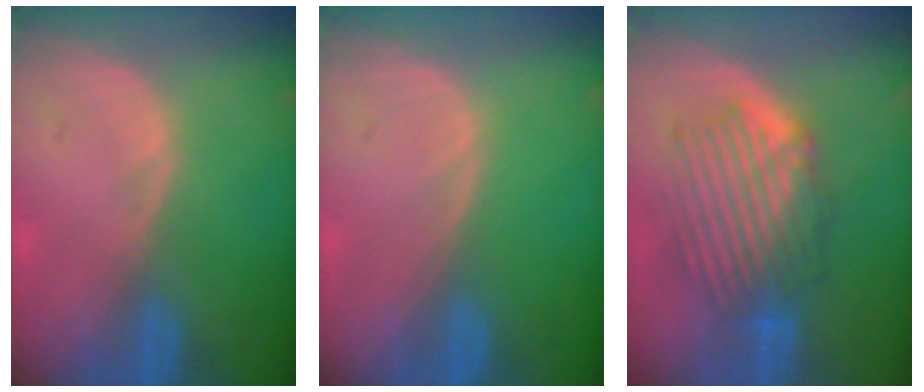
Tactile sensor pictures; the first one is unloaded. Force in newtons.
{"total": 0.0}
{"total": 8.3, "press": 8.0, "slide": 2.4}